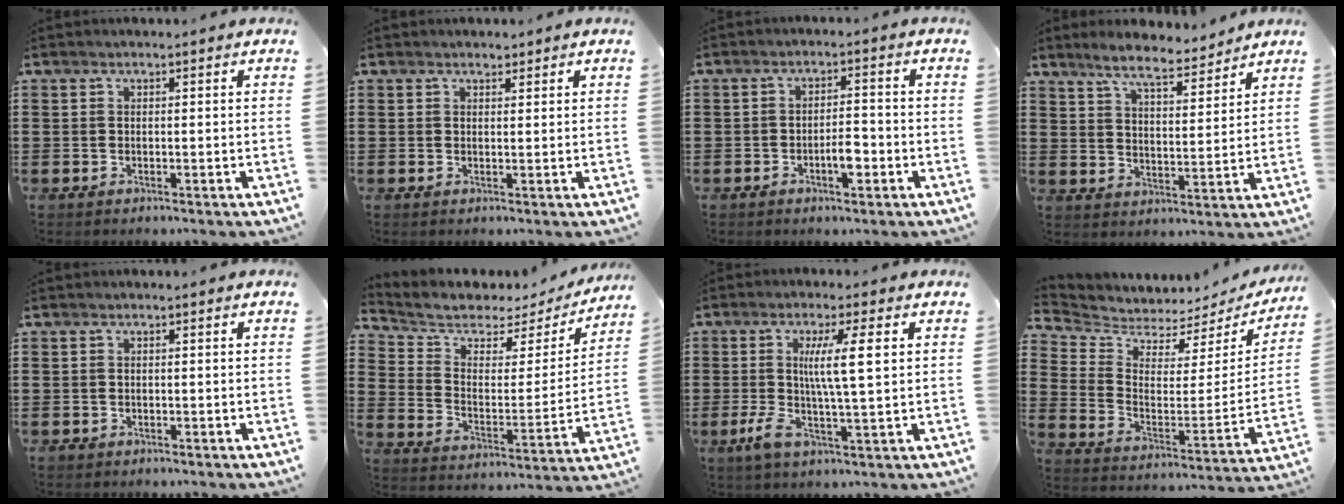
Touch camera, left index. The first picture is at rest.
{"total": 1.3, "force": [1.1, 0.4, 0.4], "torque": [-0.008, 0.003, 0.021]}
{"total": 3.7, "force": [-1.5, 1.4, 3.0], "torque": [-0.046, 0.004, -0.030]}
{"total": 6.8, "force": [6.0, 0.6, 3.1], "torque": [-0.081, -0.022, 0.106]}
{"total": 0.5, "force": [-0.4, 0.3, 0.1], "torque": [-0.004, 0.002, -0.010]}
{"total": 5.0, "force": [4.1, 2.4, 1.6], "torque": [-0.062, -0.028, 0.065]}
{"total": 8.4, "force": [1.3, 1.0, 8.3], "torque": [-0.163, 0.000, 0.015]}
{"total": 4.2, "force": [3.9, 1.4, 0.4], "torque": [-0.039, -0.044, 0.064]}